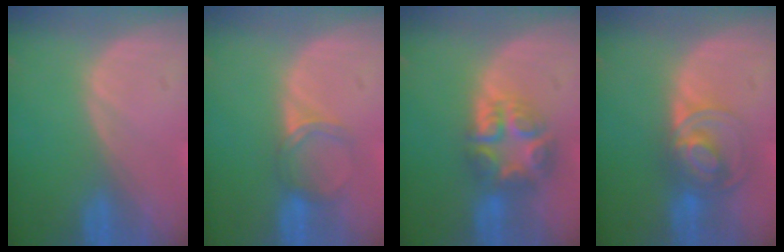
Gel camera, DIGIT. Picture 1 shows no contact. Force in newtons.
{"total": 3.4, "press": 3.0, "slide": 1.6}
{"total": 7.6, "press": 6.7, "slide": 3.7}
{"total": 7.5, "press": 6.2, "slide": 4.2}